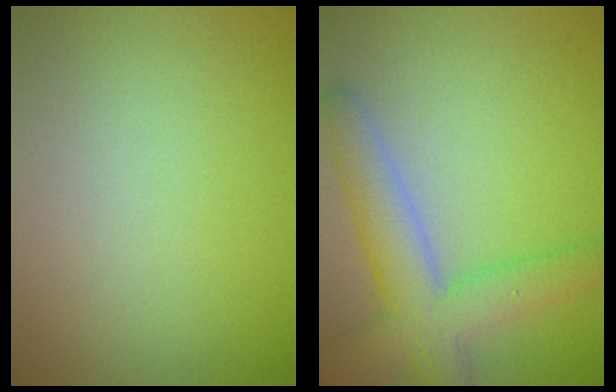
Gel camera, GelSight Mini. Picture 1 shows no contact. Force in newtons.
{"total": 6.3, "press": 6.3, "slide": 0.3}